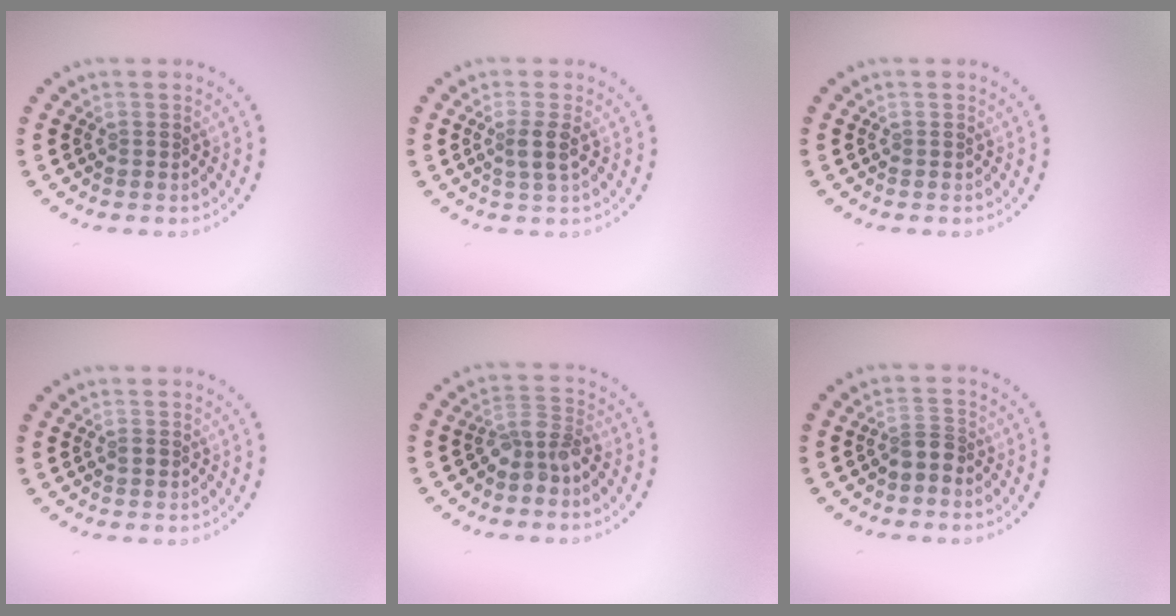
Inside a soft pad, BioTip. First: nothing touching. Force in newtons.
{"total": 1.7, "press": 1.4, "slide": 0.9}
{"total": 0.0}
{"total": 0.7, "press": 0.7, "slide": 0.0}
{"total": 2.8, "press": 2.2, "slide": 1.7}
{"total": 1.9, "press": 1.5, "slide": 1.2}